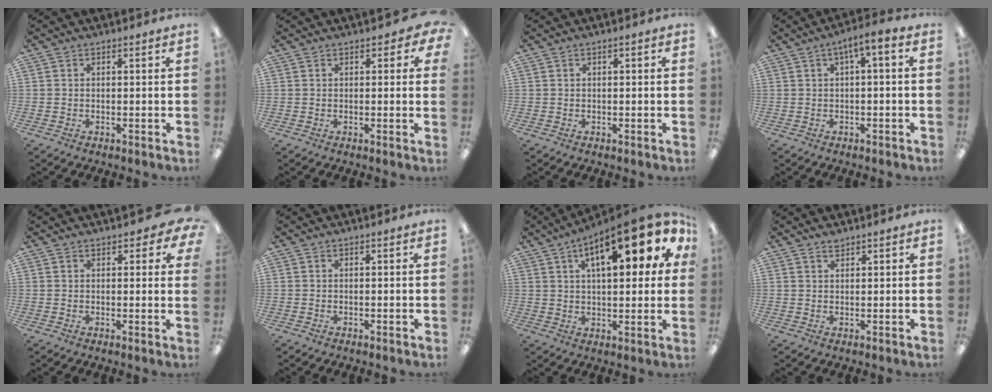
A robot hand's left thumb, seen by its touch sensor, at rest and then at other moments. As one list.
[{"total": 2.5, "force": [1.2, 1.2, 1.8], "torque": [-0.020, -0.003, 0.018]}, {"total": 0.7, "force": [0.1, 0.2, 0.7], "torque": [-0.013, 0.002, 0.001]}, {"total": 3.9, "force": [0.3, 0.8, 3.8], "torque": [-0.072, 0.009, 0.002]}, {"total": 3.6, "force": [2.1, 1.5, 2.6], "torque": [-0.029, -0.005, 0.034]}, {"total": 0.0}, {"total": 18.3, "force": [8.3, 7.2, 14.6], "torque": [-0.210, -0.025, 0.128]}, {"total": 1.4, "force": [1.3, 0.3, 0.3], "torque": [-0.009, -0.001, 0.025]}]